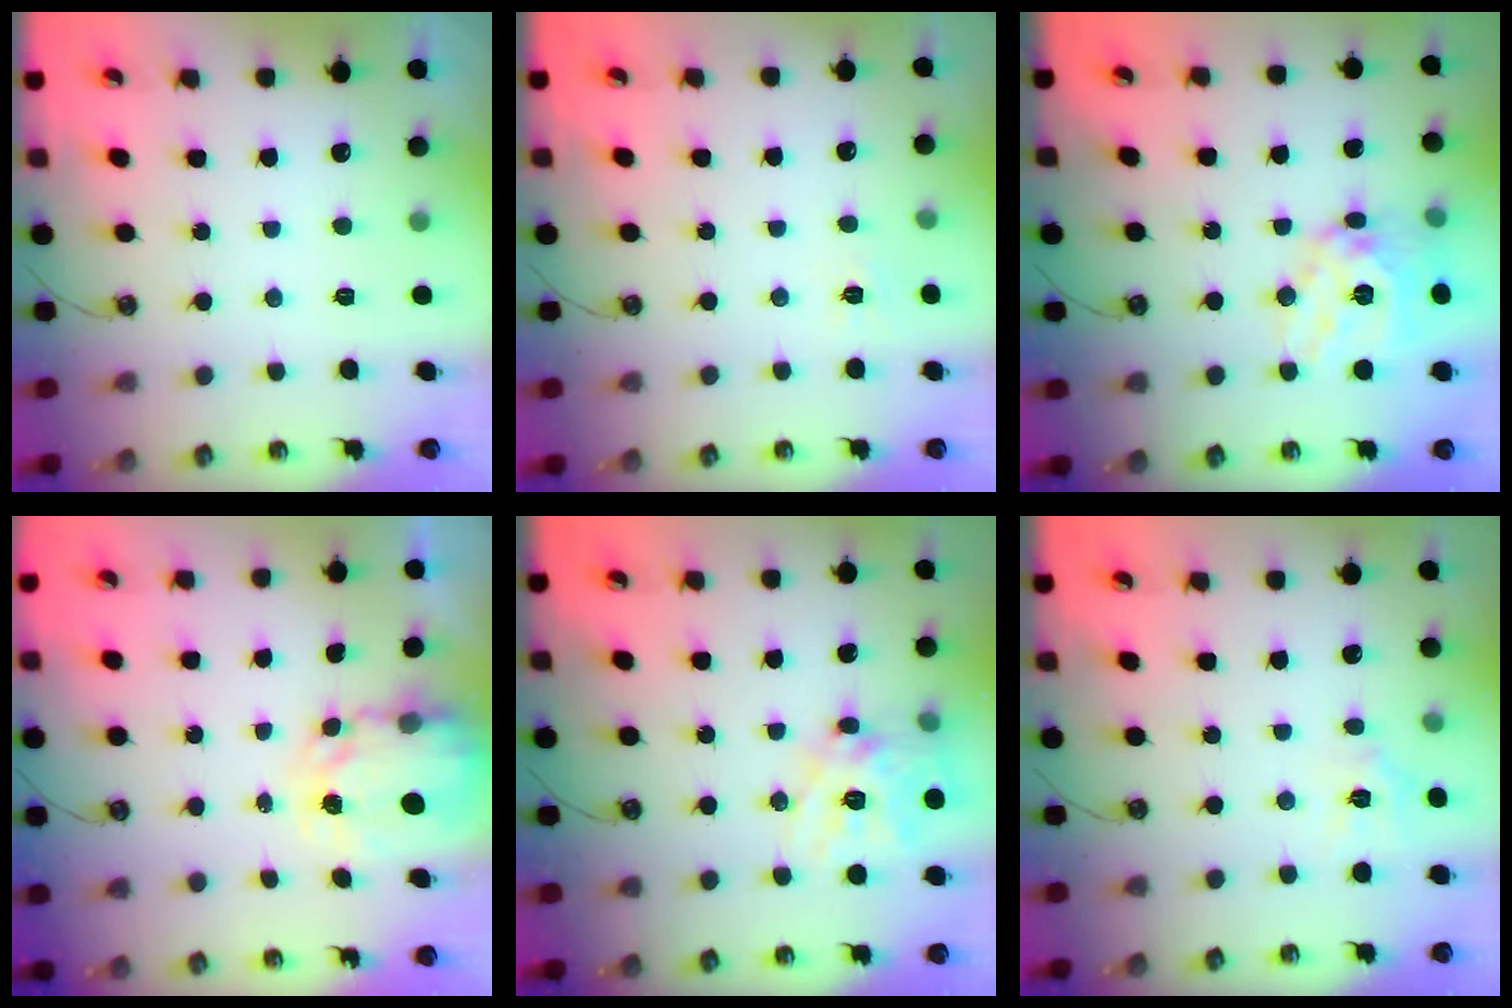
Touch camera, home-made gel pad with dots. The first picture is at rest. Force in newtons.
{"total": 5.5, "press": 5.4, "slide": 0.7}
{"total": 15.7, "press": 15.4, "slide": 2.9}
{"total": 4.4, "press": 4.4, "slide": 0.2}
{"total": 15.5, "press": 15.3, "slide": 2.4}
{"total": 4.7, "press": 4.7, "slide": 0.4}